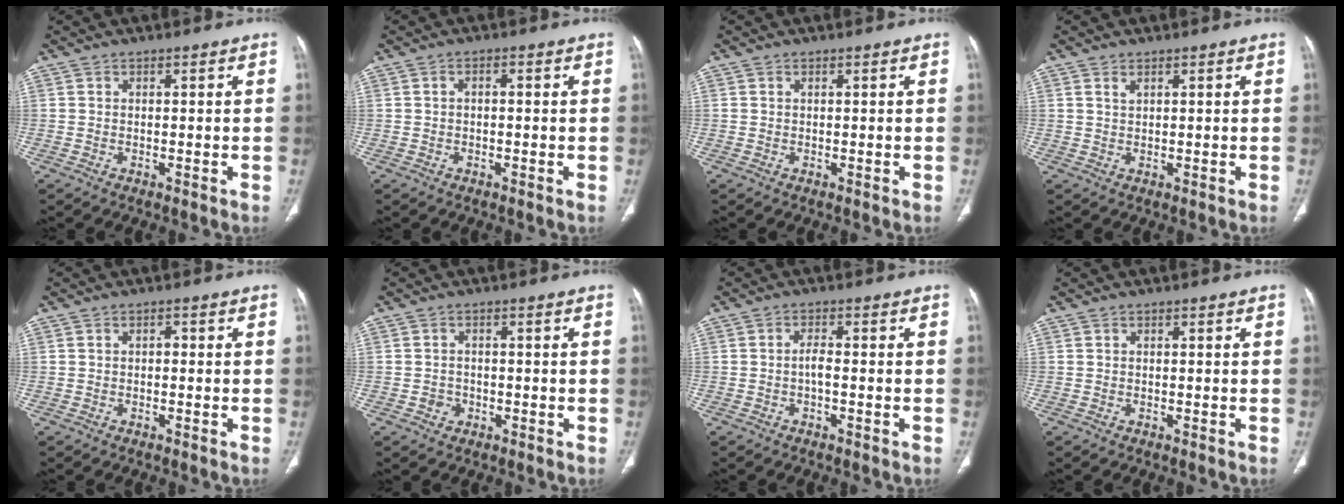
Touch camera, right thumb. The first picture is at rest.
{"total": 0.9, "force": [-0.1, 0.6, 0.7], "torque": [-0.010, 0.005, -0.003]}
{"total": 0.0}
{"total": 1.1, "force": [0.7, 0.5, 0.6], "torque": [-0.011, 0.000, 0.018]}
{"total": 0.7, "force": [-0.1, 0.5, 0.5], "torque": [-0.004, 0.002, -0.004]}
{"total": 2.1, "force": [-0.8, 1.9, 0.6], "torque": [0.000, 0.008, -0.011]}
{"total": 1.8, "force": [-0.5, 0.5, 1.7], "torque": [-0.031, 0.003, -0.011]}
{"total": 0.0}